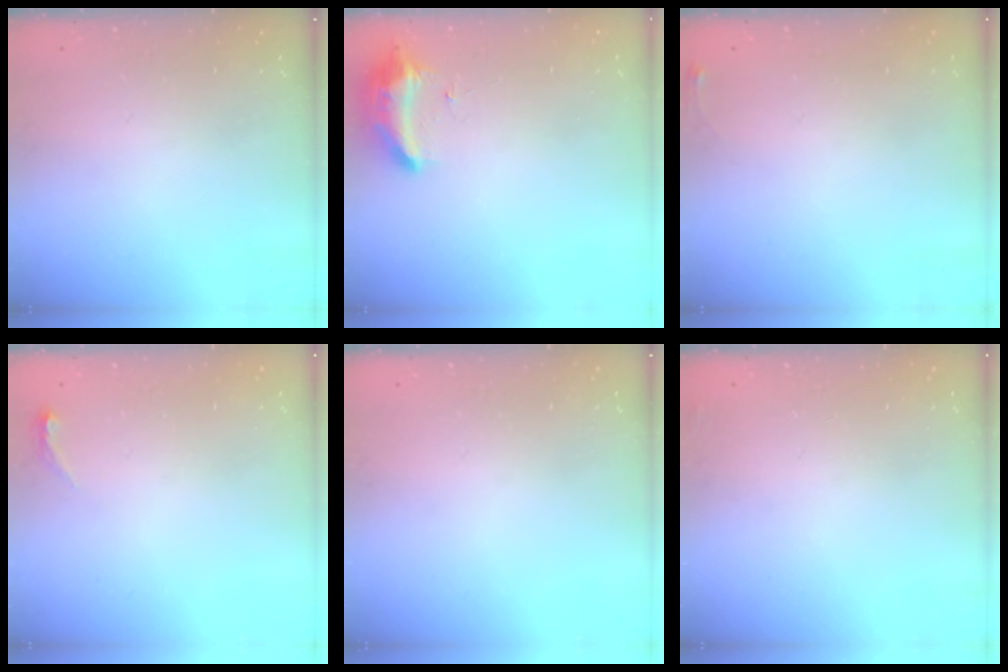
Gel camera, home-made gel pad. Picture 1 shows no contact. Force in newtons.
{"total": 9.1, "press": 9.1, "slide": 0.0}
{"total": 3.4, "press": 3.4, "slide": 0.5}
{"total": 3.7, "press": 3.4, "slide": 1.5}
{"total": 0.0}
{"total": 2.3, "press": 2.2, "slide": 0.8}